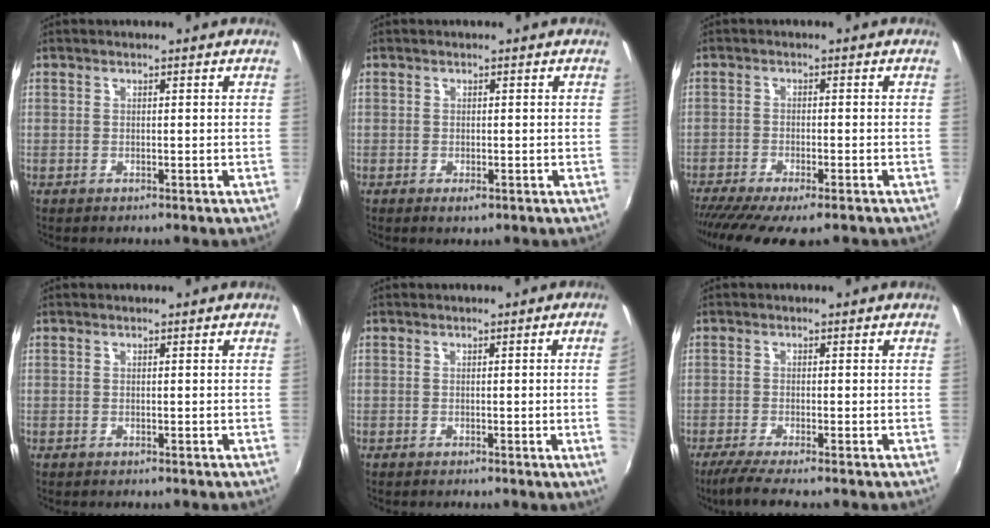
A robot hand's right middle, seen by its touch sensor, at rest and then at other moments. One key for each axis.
{"total": 1.2, "fx": -0.6, "fy": 0.5, "fz": 0.9, "tx": -0.018, "ty": -0.004, "tz": -0.008}
{"total": 11.2, "fx": -8.8, "fy": 2.2, "fz": 6.5, "tx": -0.143, "ty": -0.045, "tz": -0.144}
{"total": 0.0}
{"total": 3.2, "fx": 0.1, "fy": -1.9, "fz": 2.6, "tx": -0.036, "ty": -0.013, "tz": 0.005}
{"total": 3.9, "fx": -3.0, "fy": -0.6, "fz": 2.4, "tx": -0.058, "ty": -0.016, "tz": -0.060}